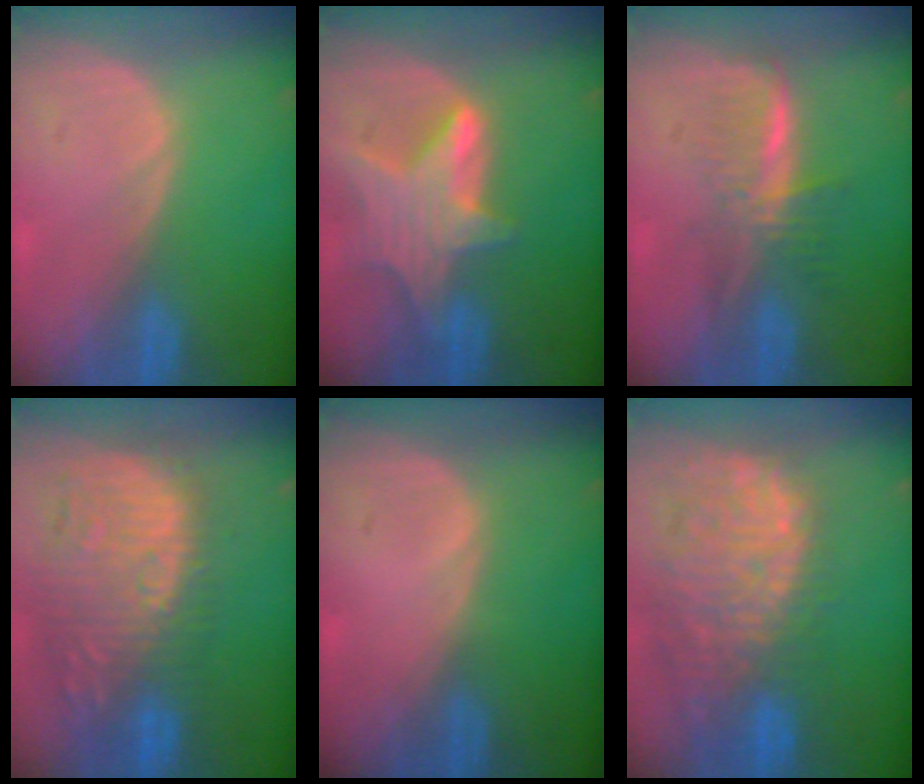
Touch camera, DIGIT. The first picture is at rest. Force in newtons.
{"total": 7.5, "press": 7.0, "slide": 2.9}
{"total": 5.8, "press": 5.3, "slide": 2.3}
{"total": 12.8, "press": 11.7, "slide": 5.4}
{"total": 0.0}
{"total": 13.8, "press": 11.6, "slide": 7.5}